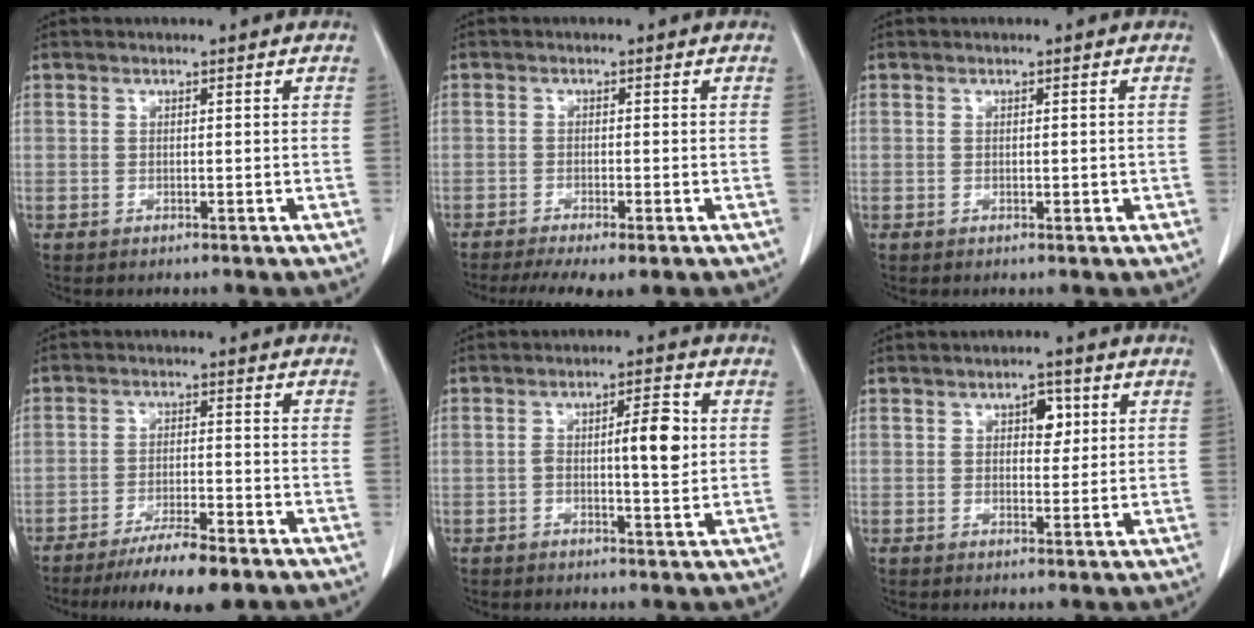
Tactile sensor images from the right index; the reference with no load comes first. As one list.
[{"total": 7.5, "force": [-5.4, 1.6, 4.9], "torque": [-0.069, -0.013, -0.082]}, {"total": 0.8, "force": [-0.1, 0.5, 0.6], "torque": [-0.010, 0.002, 0.001]}, {"total": 8.4, "force": [-6.3, 0.9, 5.4], "torque": [-0.083, -0.016, -0.103]}, {"total": 6.2, "force": [0.4, 1.4, 6.0], "torque": [-0.093, 0.012, 0.006]}, {"total": 3.6, "force": [1.3, 2.0, 2.7], "torque": [-0.035, 0.007, 0.018]}]